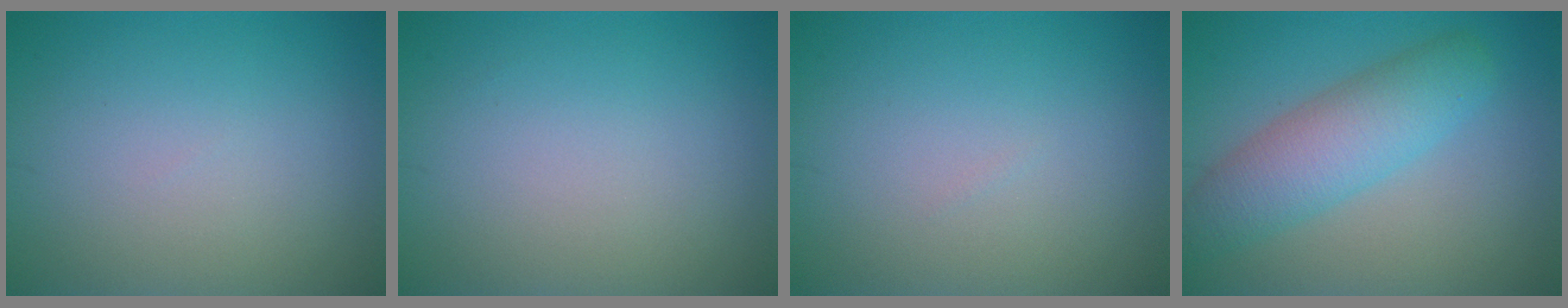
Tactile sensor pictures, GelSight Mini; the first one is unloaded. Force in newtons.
{"total": 0.0}
{"total": 0.0}
{"total": 5.7, "press": 5.7, "slide": 0.1}